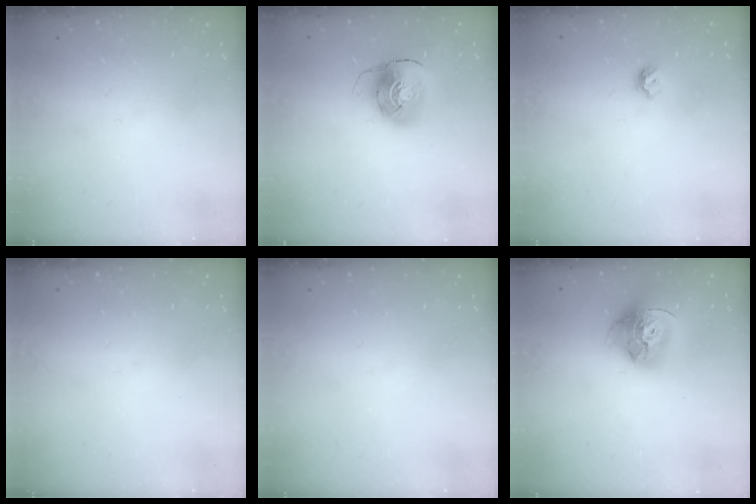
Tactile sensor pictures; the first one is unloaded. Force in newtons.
{"total": 8.0, "press": 8.0, "slide": 1.1}
{"total": 5.1, "press": 5.0, "slide": 0.9}
{"total": 0.0}
{"total": 0.0}
{"total": 16.5, "press": 16.3, "slide": 2.0}